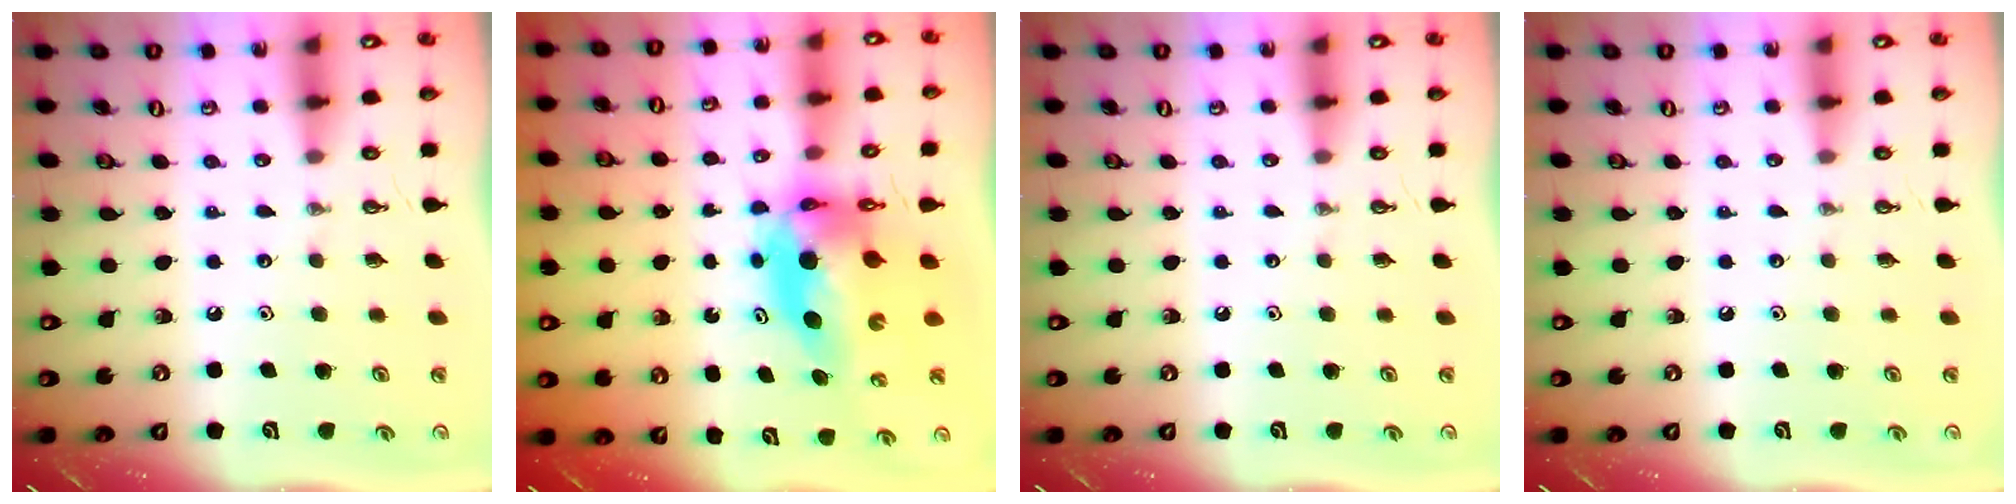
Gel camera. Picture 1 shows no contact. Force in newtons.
{"total": 8.9, "press": 8.9, "slide": 1.0}
{"total": 0.0}
{"total": 1.0, "press": 0.0, "slide": 1.0}